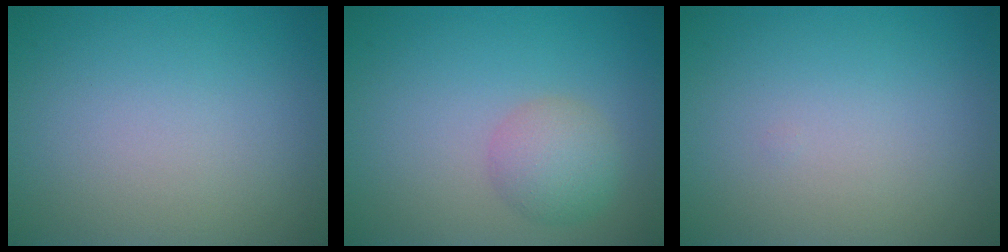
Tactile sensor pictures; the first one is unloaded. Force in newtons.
{"total": 3.0, "press": 3.0, "slide": 0.0}
{"total": 0.0}